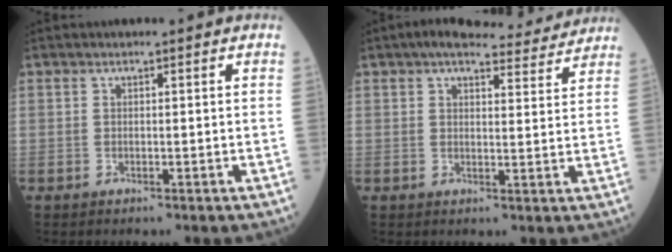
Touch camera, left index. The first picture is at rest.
{"total": 11.5, "force": [10.4, 2.4, 4.1], "torque": [-0.042, 0.013, 0.120]}